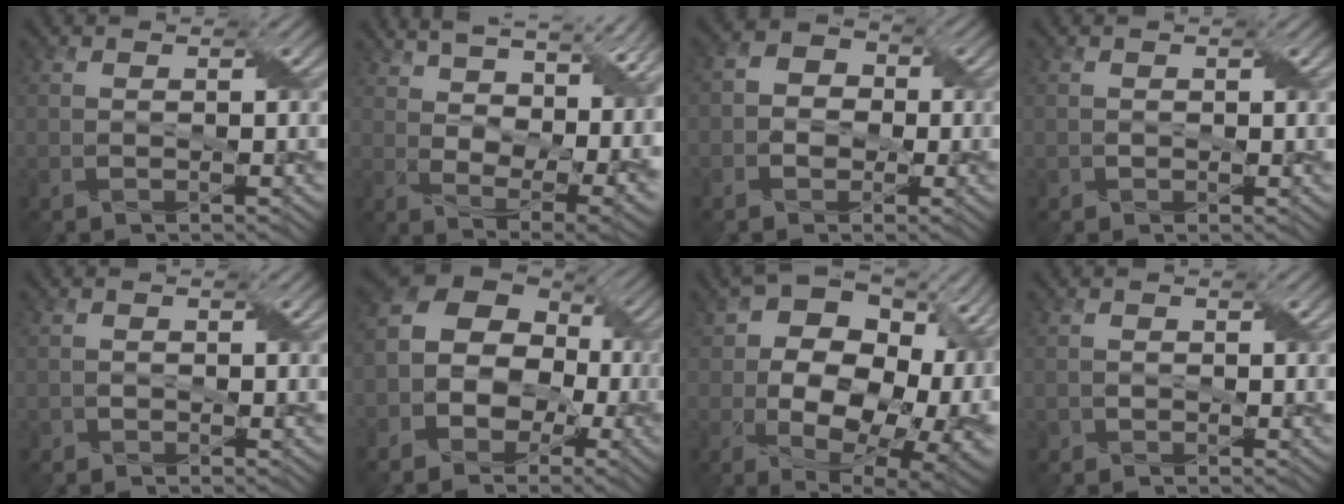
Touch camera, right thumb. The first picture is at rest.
{"total": 15.9, "force": [8.1, 7.3, 11.6], "torque": [-0.203, 0.026, 0.138]}
{"total": 3.9, "force": [-0.6, 3.5, 1.6], "torque": [-0.026, 0.010, -0.021]}
{"total": 0.8, "force": [0.1, 0.8, 0.3], "torque": [-0.009, -0.003, 0.003]}
{"total": 0.9, "force": [-0.2, 0.8, 0.2], "torque": [-0.006, -0.004, -0.003]}
{"total": 12.7, "force": [-2.4, 10.1, 7.3], "torque": [-0.132, -0.008, -0.058]}
{"total": 19.6, "force": [1.8, 13.0, 14.6], "torque": [-0.210, -0.008, 0.073]}
{"total": 0.9, "force": [0.1, 0.9, 0.3], "torque": [-0.009, -0.003, 0.002]}